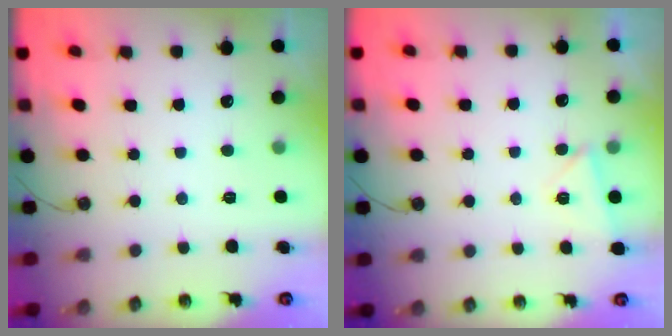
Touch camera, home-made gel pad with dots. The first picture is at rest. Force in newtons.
{"total": 4.3, "press": 3.8, "slide": 2.1}